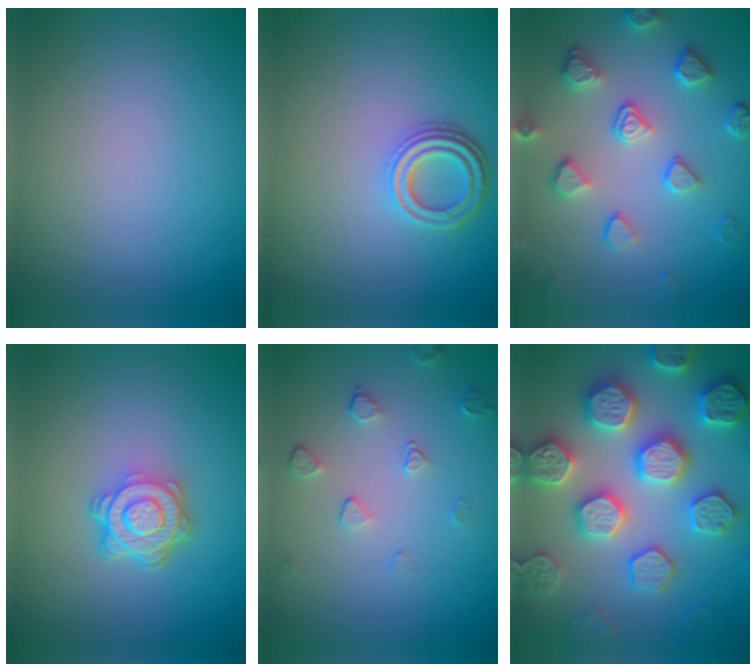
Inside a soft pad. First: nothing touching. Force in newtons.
{"total": 3.3, "press": 2.7, "slide": 2.0}
{"total": 4.0, "press": 3.9, "slide": 0.9}
{"total": 4.8, "press": 3.4, "slide": 3.4}
{"total": 1.6, "press": 1.1, "slide": 1.2}
{"total": 7.9, "press": 7.7, "slide": 1.6}